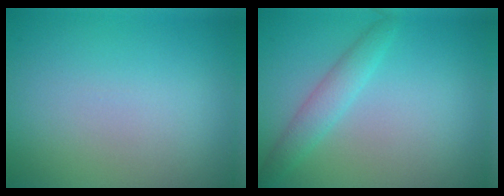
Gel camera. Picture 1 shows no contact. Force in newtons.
{"total": 2.2, "press": 2.2, "slide": 0.1}